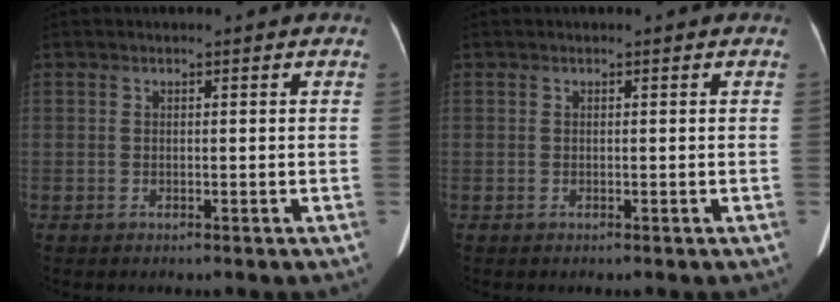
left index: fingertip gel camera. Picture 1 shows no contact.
{"total": 0.0}